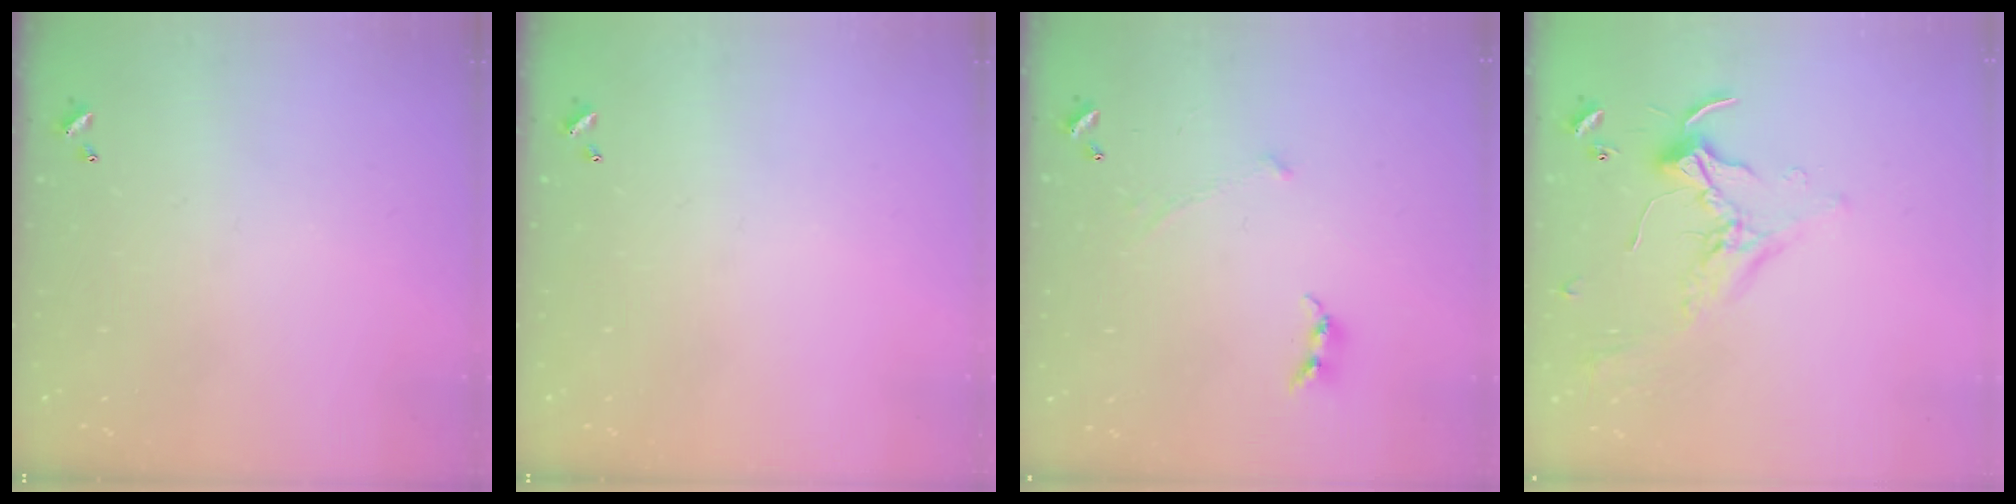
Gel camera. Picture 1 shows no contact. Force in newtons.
{"total": 0.0}
{"total": 0.6, "press": 0.6, "slide": 0.3}
{"total": 1.7, "press": 1.6, "slide": 0.2}